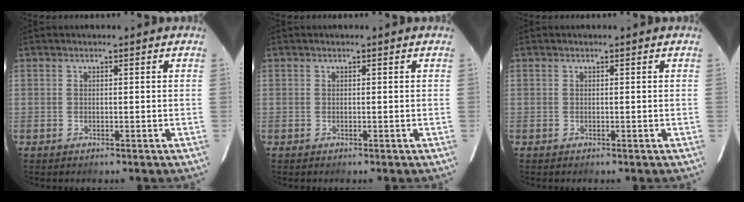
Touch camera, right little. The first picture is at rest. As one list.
[{"total": 0.0}, {"total": 0.0}]